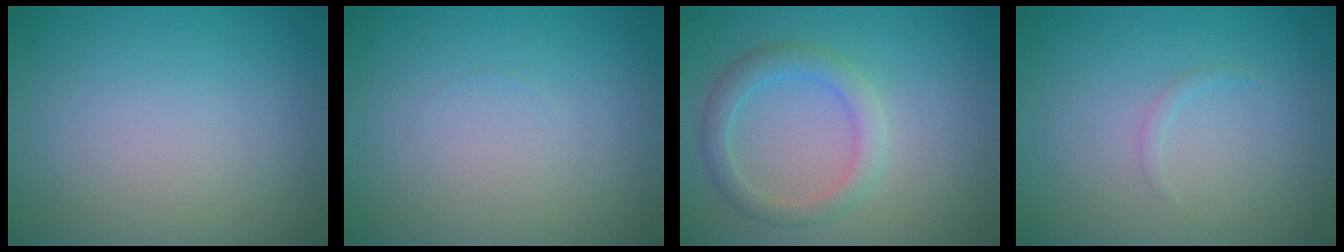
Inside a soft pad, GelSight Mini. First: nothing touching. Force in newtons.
{"total": 0.0}
{"total": 2.8, "press": 2.8, "slide": 0.1}
{"total": 0.5, "press": 0.5, "slide": 0.0}